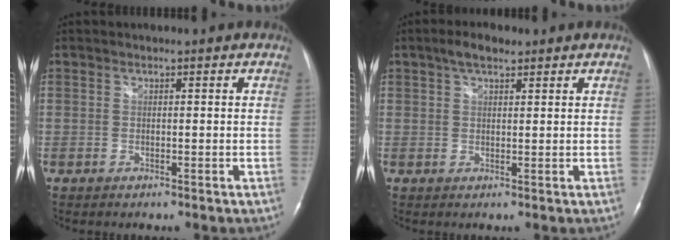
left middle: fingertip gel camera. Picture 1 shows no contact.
{"total": 3.7, "force": [2.6, 1.3, 2.3], "torque": [-0.050, 0.009, 0.046]}